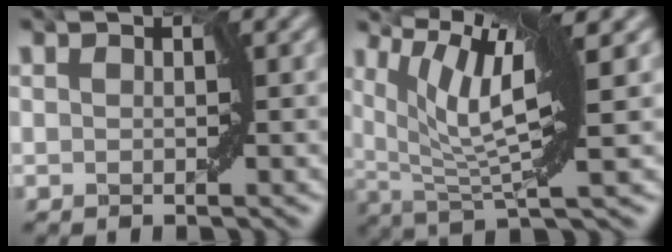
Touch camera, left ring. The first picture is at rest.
{"total": 8.6, "force": [4.1, 2.1, 7.3], "torque": [-0.136, 0.010, 0.079]}